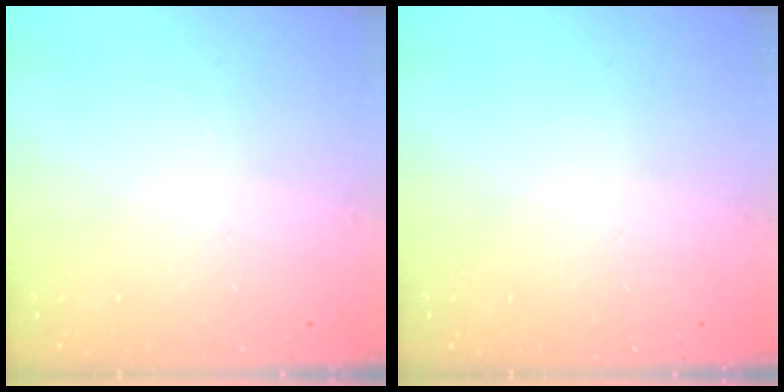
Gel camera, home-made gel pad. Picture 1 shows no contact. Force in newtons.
{"total": 0.0}